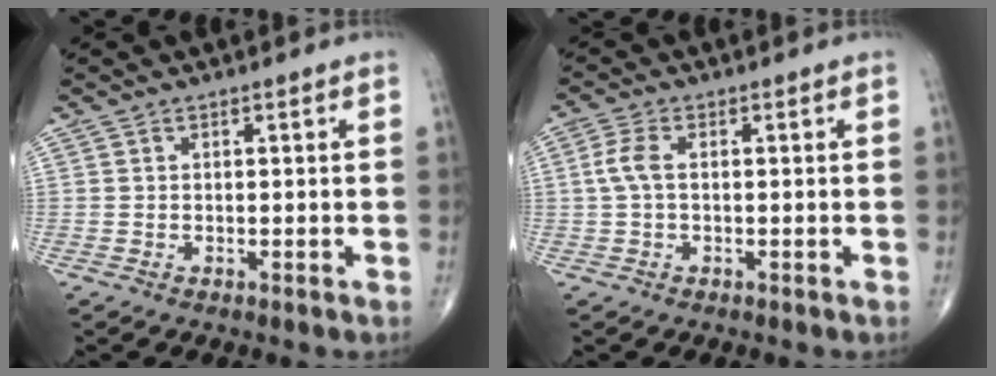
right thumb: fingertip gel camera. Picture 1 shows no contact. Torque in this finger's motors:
{"motor_torque": [-0.15, 0.17, 0.06, -0.04, 0.03]}